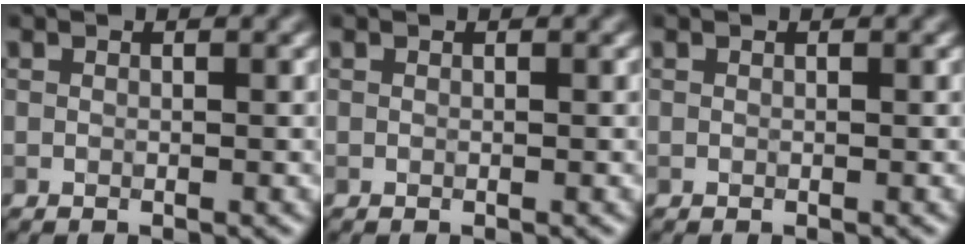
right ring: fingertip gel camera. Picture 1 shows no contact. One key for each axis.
{"total": 0.0}
{"total": 0.0}